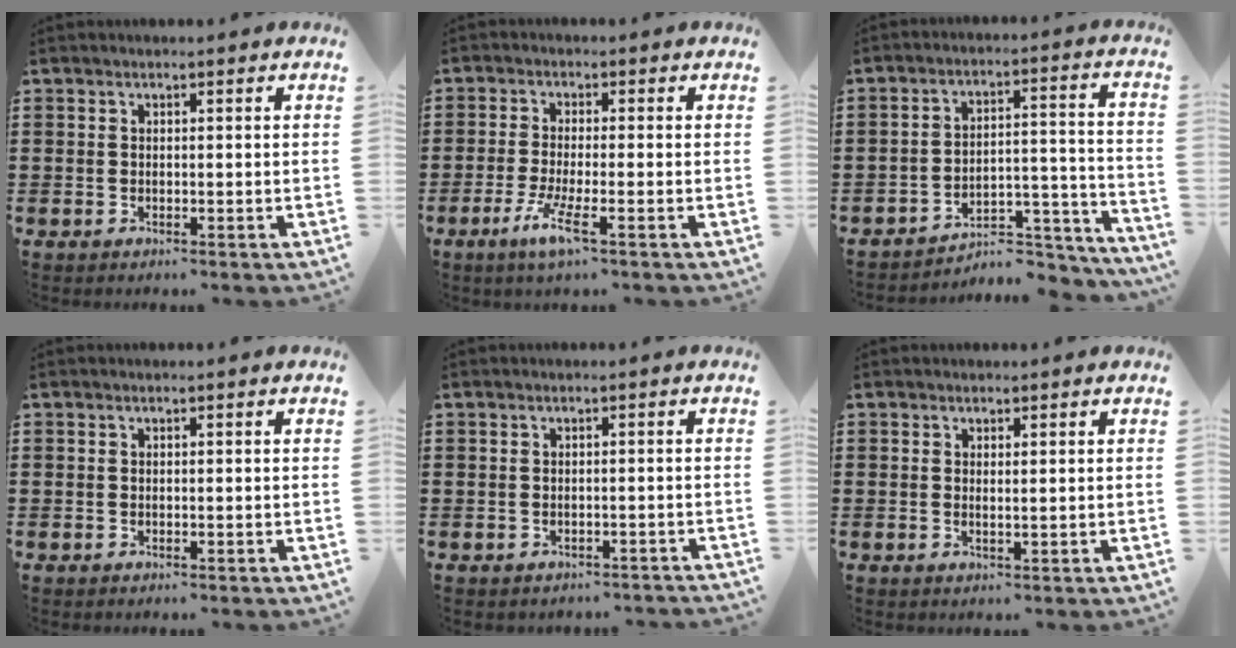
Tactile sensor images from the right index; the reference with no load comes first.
{"total": 5.2, "force": [-2.5, 0.4, 4.5], "torque": [-0.103, -0.018, -0.050]}
{"total": 4.7, "force": [-4.3, 1.1, 1.5], "torque": [-0.025, 0.003, -0.087]}
{"total": 0.0}
{"total": 0.9, "force": [-0.8, 0.3, 0.0], "torque": [-0.004, 0.001, -0.019]}
{"total": 0.7, "force": [0.4, 0.0, 0.6], "torque": [-0.011, -0.001, 0.008]}